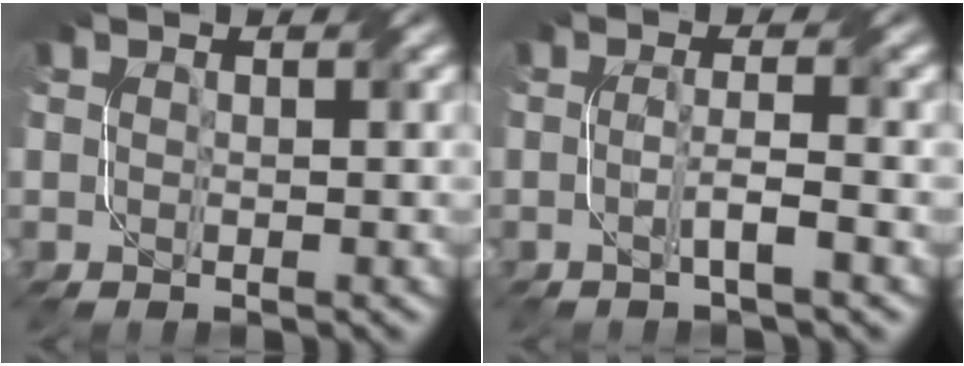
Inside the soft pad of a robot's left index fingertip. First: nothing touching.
{"total": 2.3, "force": [-0.8, 0.1, 2.2], "torque": [-0.041, 0.005, -0.019]}